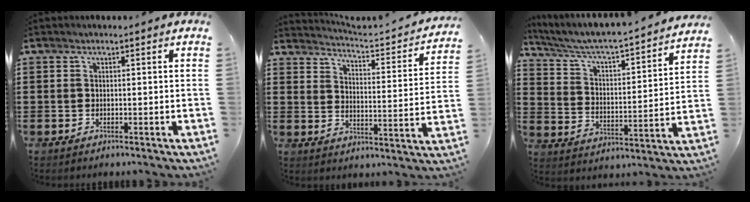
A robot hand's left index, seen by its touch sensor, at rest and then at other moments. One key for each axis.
{"total": 2.8, "fx": 2.7, "fy": -0.4, "fz": 0.6, "tx": -0.032, "ty": -0.032, "tz": 0.037}
{"total": 3.8, "fx": 3.4, "fy": 0.3, "fz": 1.7, "tx": -0.052, "ty": -0.038, "tz": 0.046}